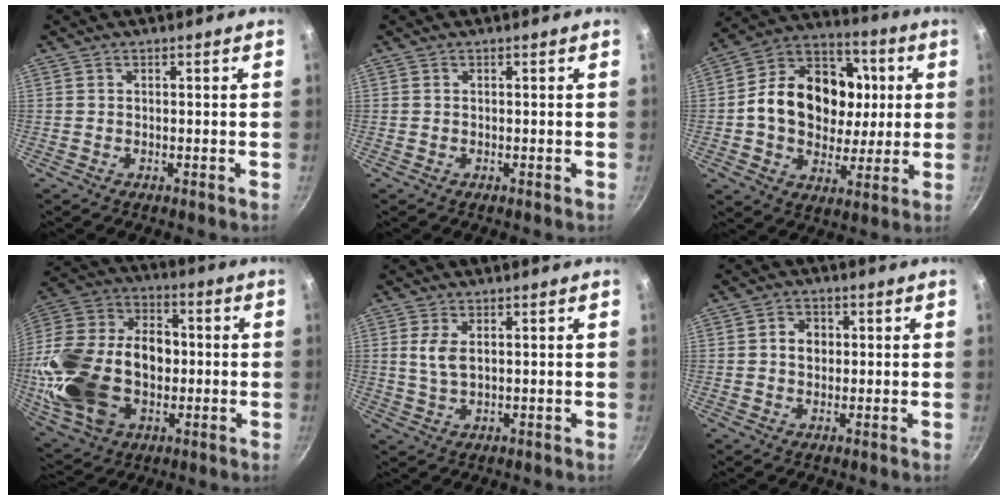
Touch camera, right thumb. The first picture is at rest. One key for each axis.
{"total": 0.0}
{"total": 20.4, "fx": 1.7, "fy": 16.0, "fz": 12.5, "tx": -0.180, "ty": 0.023, "tz": 0.019}
{"total": 26.9, "fx": -2.8, "fy": 18.7, "fz": 19.1, "tx": -0.356, "ty": 0.040, "tz": -0.039}
{"total": 4.1, "fx": 1.1, "fy": 2.1, "fz": 3.4, "tx": -0.066, "ty": -0.007, "tz": 0.024}
{"total": 3.6, "fx": 0.4, "fy": 2.9, "fz": 2.0, "tx": -0.014, "ty": 0.006, "tz": 0.003}